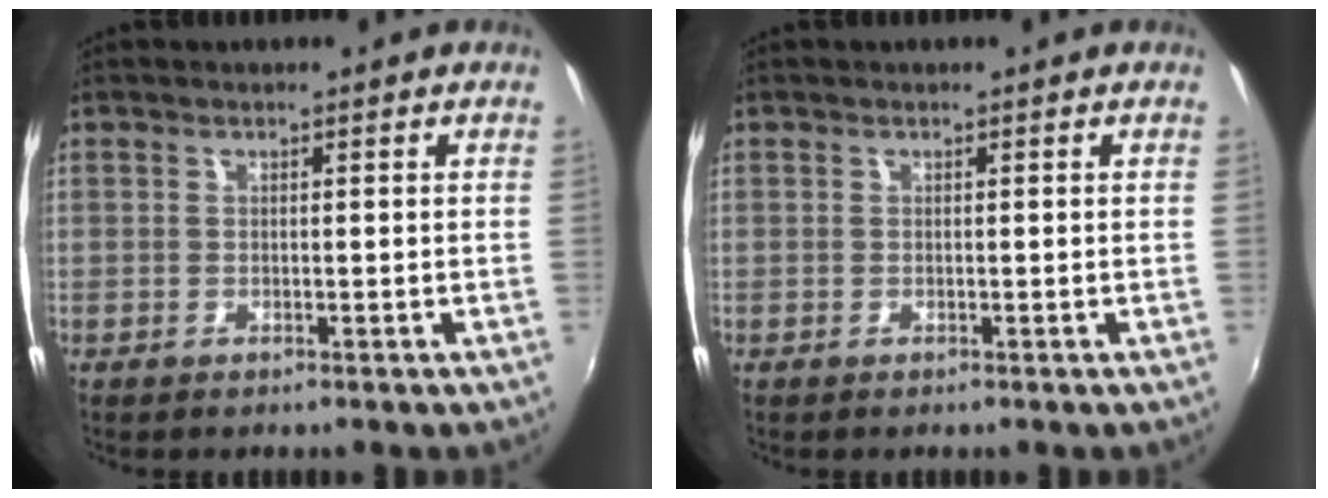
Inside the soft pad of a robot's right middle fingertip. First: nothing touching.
{"total": 0.0}